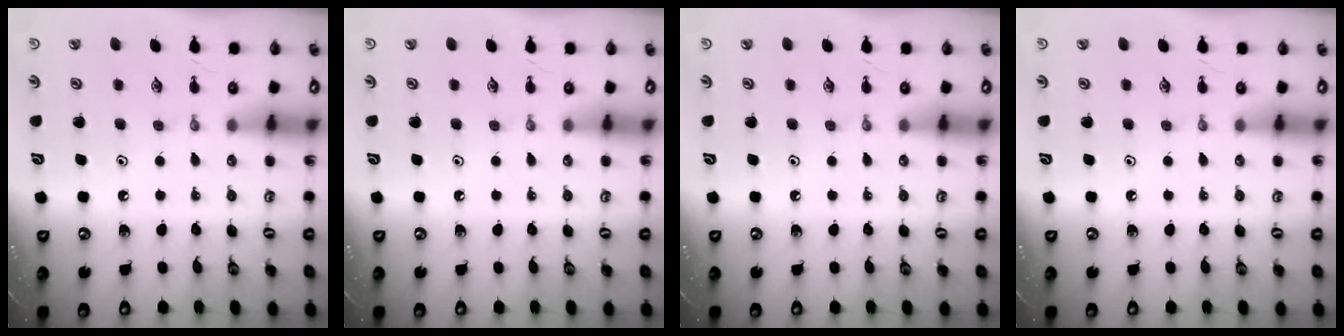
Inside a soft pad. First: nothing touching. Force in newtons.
{"total": 0.0}
{"total": 0.0}
{"total": 0.0}